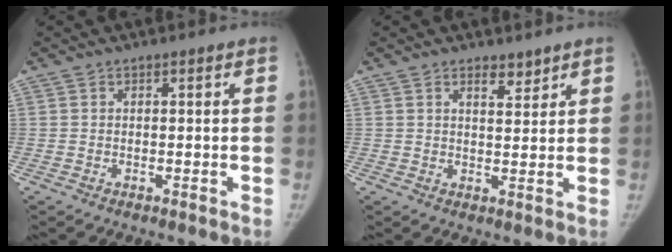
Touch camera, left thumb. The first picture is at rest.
{"total": 3.1, "force": [2.4, 1.3, 1.5], "torque": [-0.011, -0.018, 0.039]}